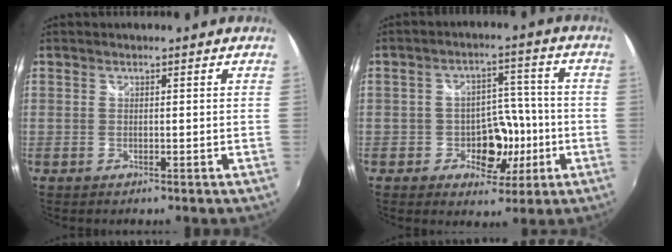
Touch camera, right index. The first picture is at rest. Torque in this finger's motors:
{"motor_torque": [-0.06, 0.53, 0.09, 0.04]}